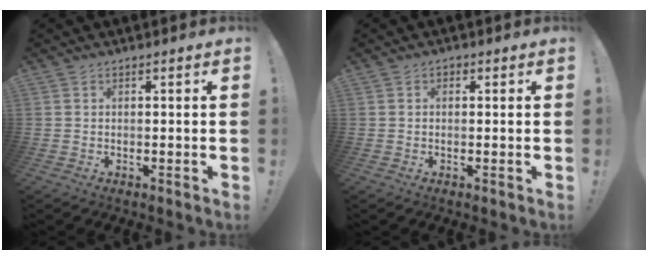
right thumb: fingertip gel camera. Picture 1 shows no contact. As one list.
[{"total": 0.8, "force": [-0.2, 0.7, 0.2], "torque": [0.005, 0.000, -0.006]}]